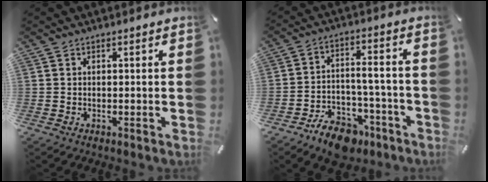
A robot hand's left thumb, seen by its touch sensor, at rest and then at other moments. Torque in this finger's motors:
{"motor_torque": [-0.72, 1.30, 0.32, 0.31, 0.10]}